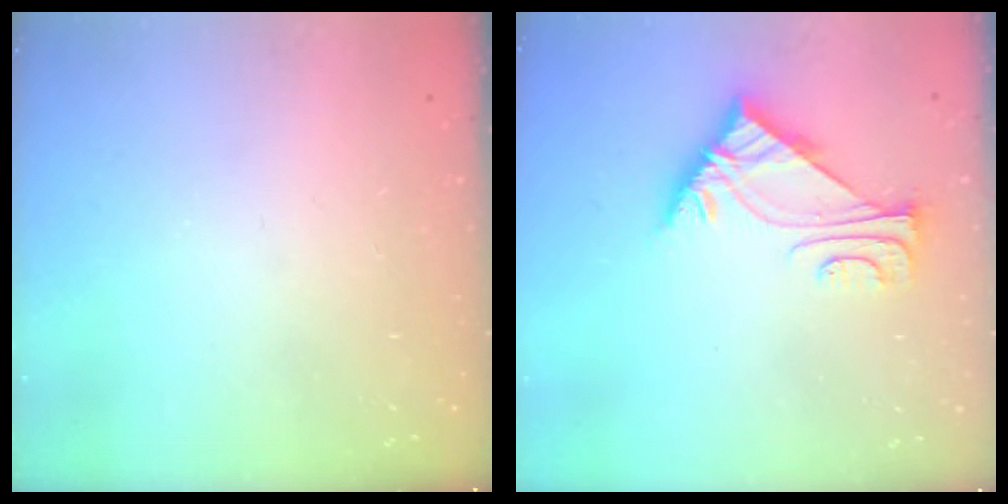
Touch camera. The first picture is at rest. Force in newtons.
{"total": 6.0, "press": 5.9, "slide": 0.5}